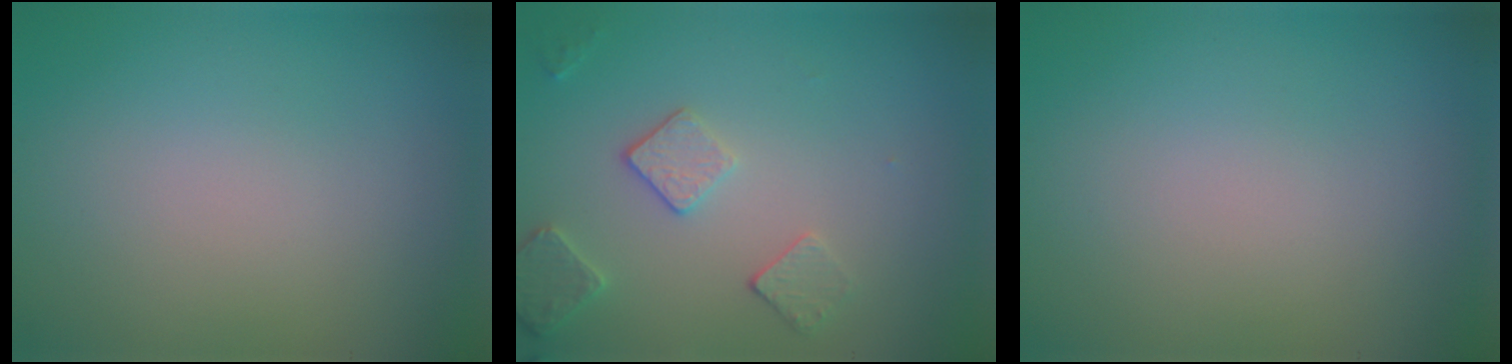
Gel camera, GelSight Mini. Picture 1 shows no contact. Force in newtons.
{"total": 2.6, "press": 2.5, "slide": 0.8}
{"total": 0.0}